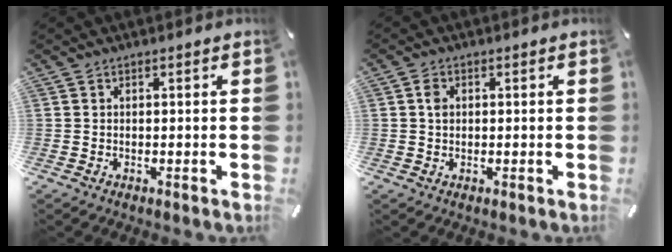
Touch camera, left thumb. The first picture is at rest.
{"total": 2.1, "force": [0.3, 1.6, 1.4], "torque": [-0.022, 0.003, 0.003]}